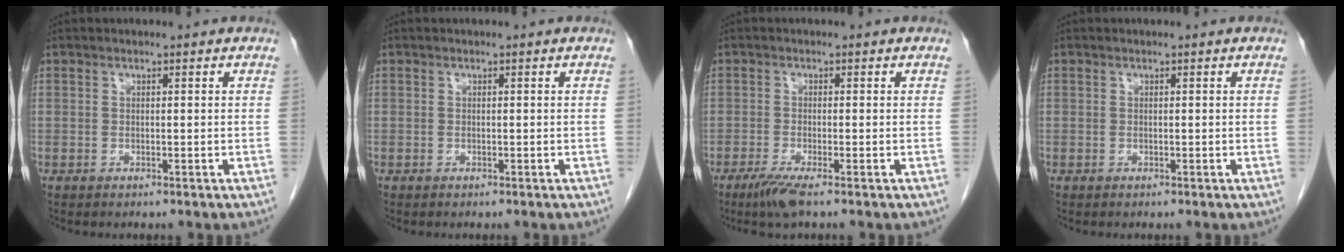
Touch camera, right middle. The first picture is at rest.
{"total": 0.0}
{"total": 3.5, "force": [-2.3, 0.0, 2.6], "torque": [-0.055, -0.012, -0.048]}
{"total": 0.0}